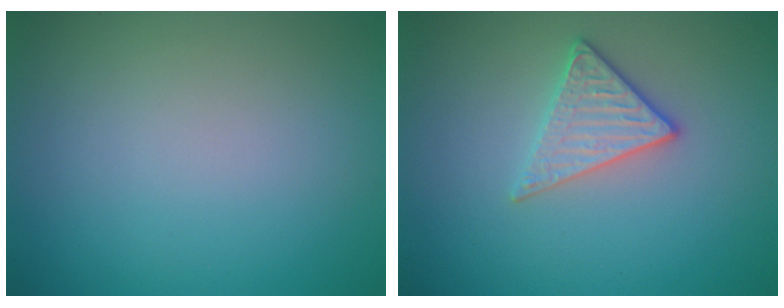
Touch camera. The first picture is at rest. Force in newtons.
{"total": 2.8, "press": 2.5, "slide": 1.3}